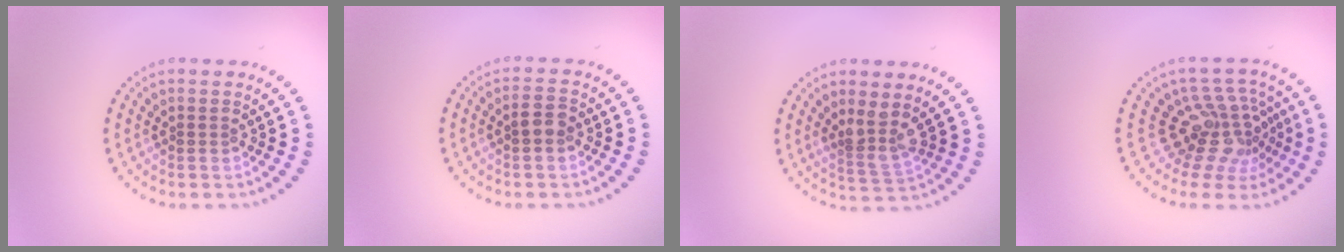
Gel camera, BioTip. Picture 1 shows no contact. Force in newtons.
{"total": 1.8, "press": 1.8, "slide": 0.1}
{"total": 2.6, "press": 1.9, "slide": 1.8}
{"total": 4.7, "press": 3.1, "slide": 3.5}